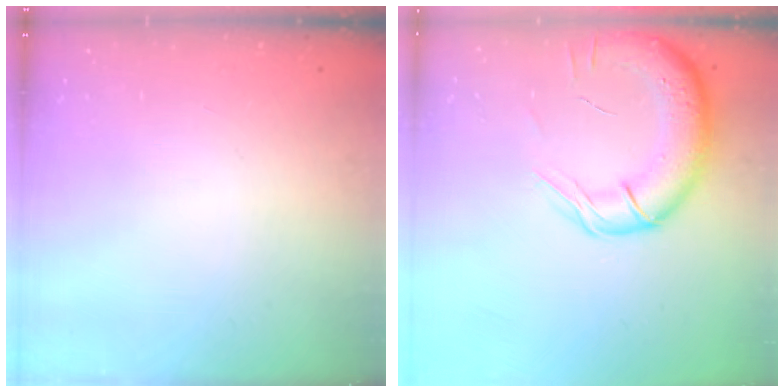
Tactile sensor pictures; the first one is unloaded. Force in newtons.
{"total": 15.4, "press": 14.9, "slide": 4.0}